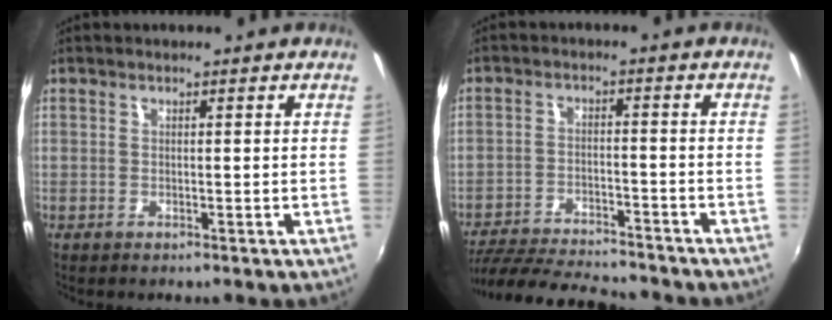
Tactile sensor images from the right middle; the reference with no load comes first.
{"total": 16.5, "force": [-14.7, 3.1, 6.8], "torque": [-0.150, -0.016, -0.230]}